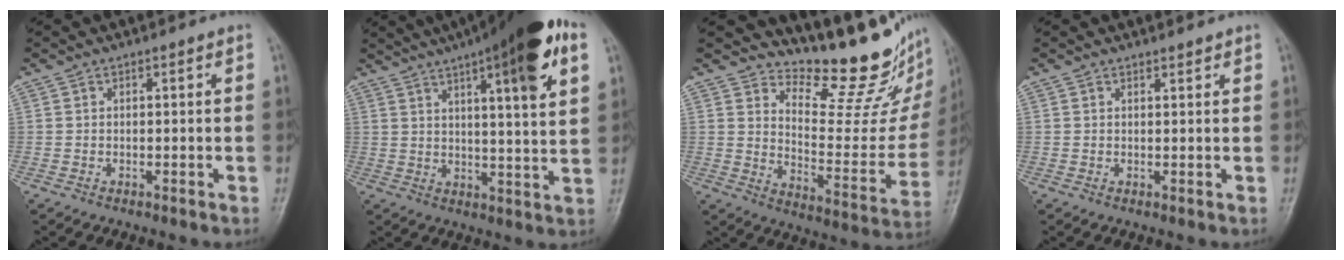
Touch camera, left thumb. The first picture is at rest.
{"total": 20.0, "force": [10.0, 3.8, 16.9], "torque": [-0.231, -0.011, 0.139]}
{"total": 18.5, "force": [15.4, 5.4, 8.8], "torque": [-0.072, -0.140, 0.215]}
{"total": 1.0, "force": [0.9, 0.3, 0.2], "torque": [-0.003, -0.008, 0.013]}